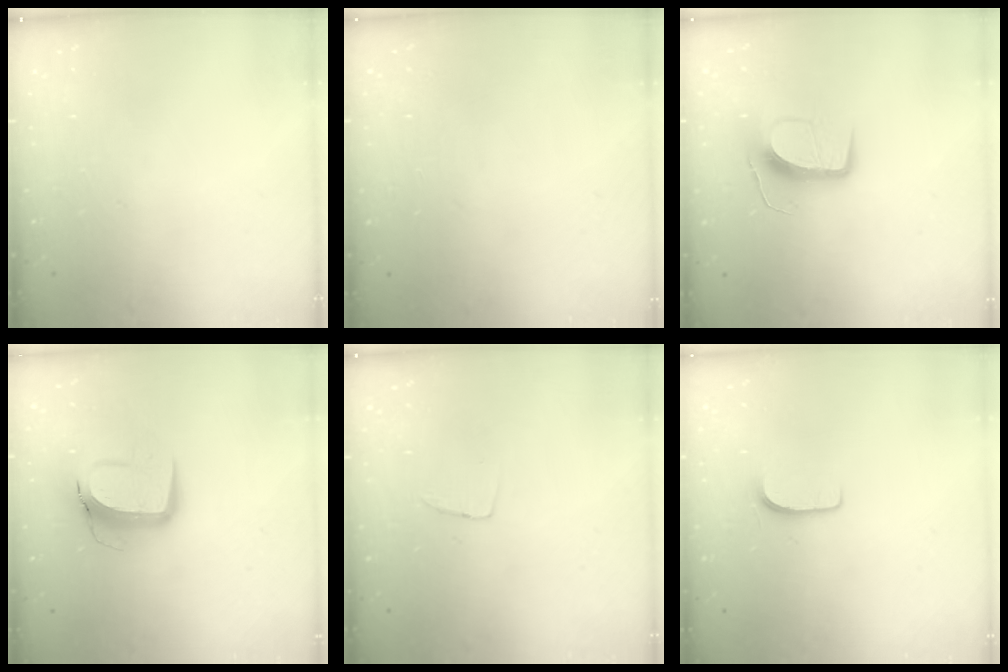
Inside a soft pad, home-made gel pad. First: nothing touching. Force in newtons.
{"total": 0.0}
{"total": 11.3, "press": 11.3, "slide": 0.7}
{"total": 11.6, "press": 11.5, "slide": 1.3}
{"total": 2.9, "press": 2.9, "slide": 0.1}
{"total": 5.4, "press": 5.3, "slide": 0.5}